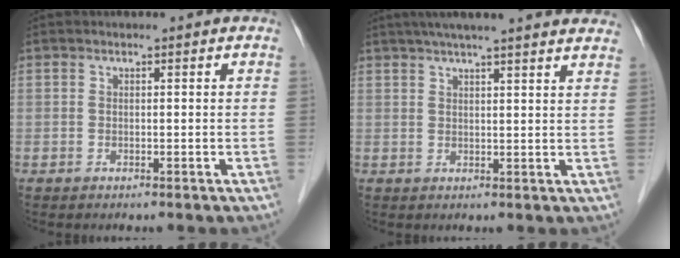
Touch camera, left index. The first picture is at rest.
{"total": 18.1, "force": [15.8, 0.8, 8.9], "torque": [-0.133, 0.031, 0.196]}